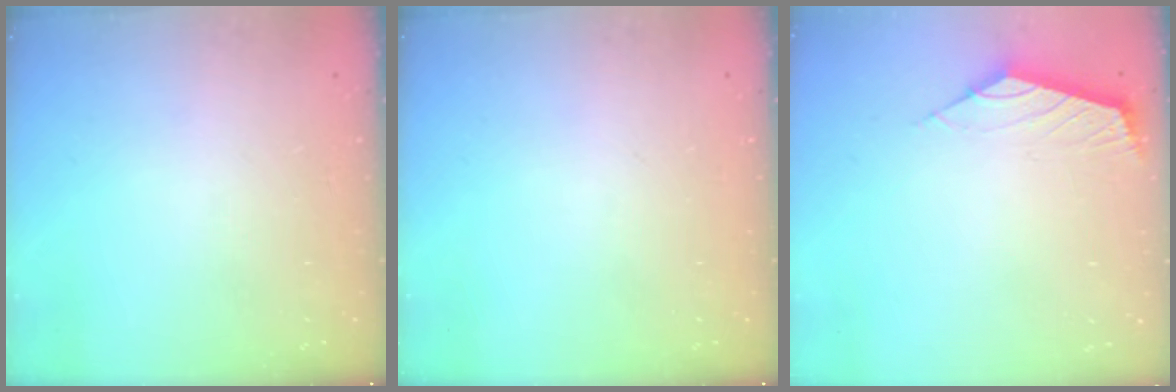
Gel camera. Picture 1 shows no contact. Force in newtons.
{"total": 0.0}
{"total": 2.3, "press": 2.2, "slide": 0.4}